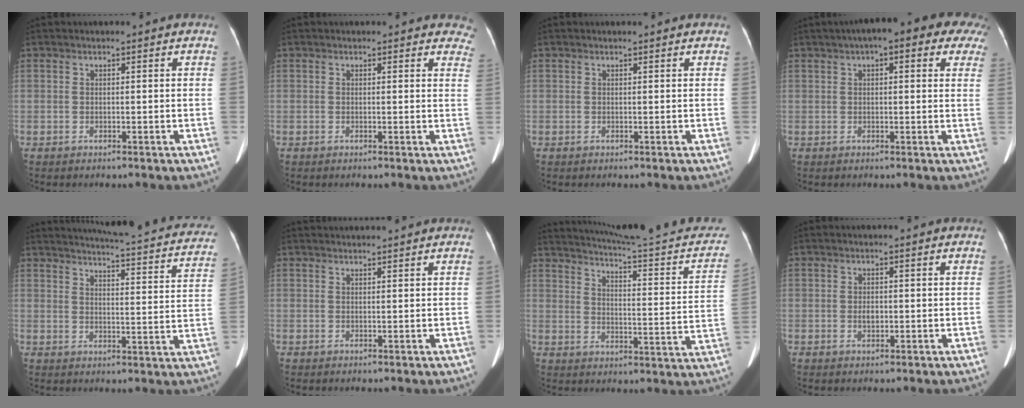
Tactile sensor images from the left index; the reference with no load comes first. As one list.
[{"total": 4.9, "force": [4.5, 1.9, 0.8], "torque": [0.026, -0.011, 0.015]}, {"total": 1.1, "force": [1.1, 0.1, 0.3], "torque": [-0.008, 0.009, 0.010]}, {"total": 14.5, "force": [8.9, 4.2, 10.6], "torque": [-0.138, 0.046, 0.101]}, {"total": 24.6, "force": [22.6, 2.6, 9.4], "torque": [-0.128, -0.059, 0.255]}, {"total": 5.4, "force": [5.2, -0.2, 1.4], "torque": [-0.013, 0.030, 0.063]}, {"total": 25.2, "force": [23.6, 0.4, 8.7], "torque": [-0.118, -0.082, 0.293]}, {"total": 1.1, "force": [-0.1, 0.8, 0.8], "torque": [-0.012, -0.002, -0.001]}]